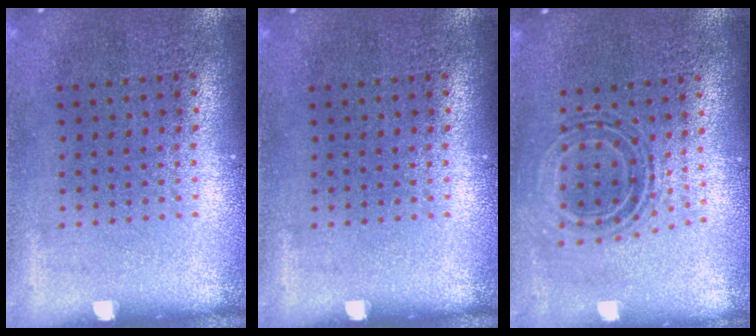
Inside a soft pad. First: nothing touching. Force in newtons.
{"total": 0.0}
{"total": 0.8, "press": 0.7, "slide": 0.3}